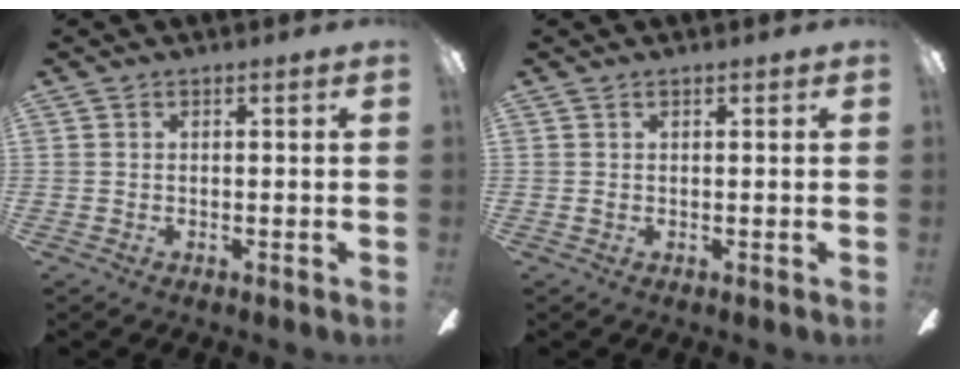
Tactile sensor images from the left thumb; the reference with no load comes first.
{"total": 0.6, "force": [0.2, 0.3, 0.5], "torque": [-0.011, 0.002, 0.002]}